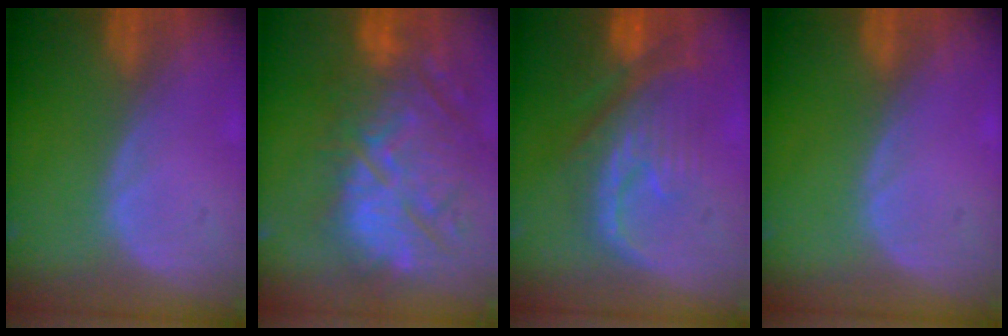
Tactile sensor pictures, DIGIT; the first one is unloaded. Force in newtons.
{"total": 13.8, "press": 12.6, "slide": 5.6}
{"total": 10.3, "press": 9.1, "slide": 4.9}
{"total": 0.0}